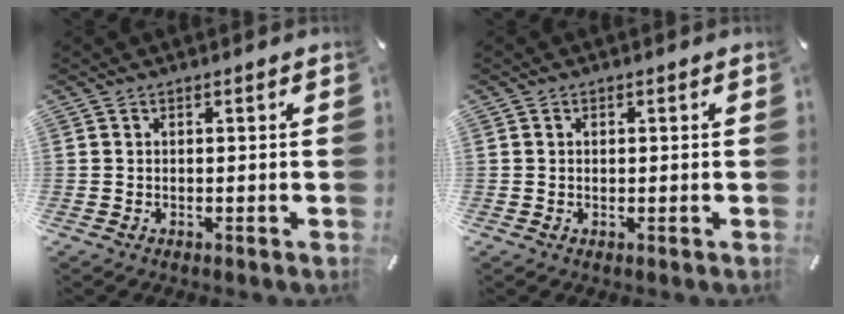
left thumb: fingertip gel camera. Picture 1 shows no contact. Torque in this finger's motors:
{"motor_torque": [0.09, -0.67, -0.15, 0.03, 0.00]}